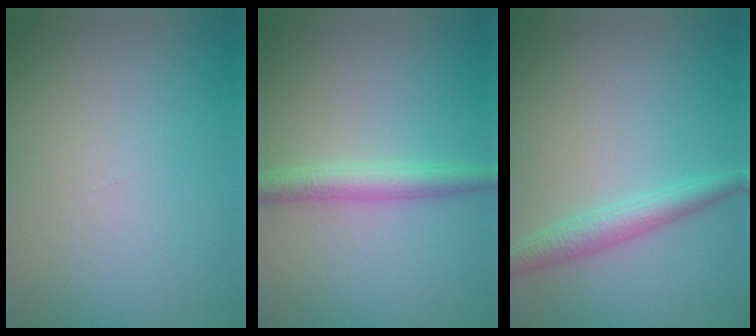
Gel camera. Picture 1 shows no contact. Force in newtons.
{"total": 3.0, "press": 3.0, "slide": 0.1}
{"total": 2.7, "press": 2.7, "slide": 0.1}